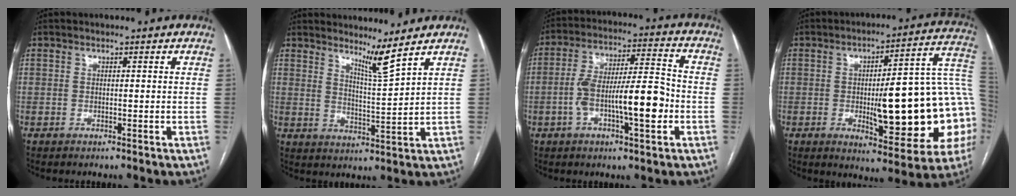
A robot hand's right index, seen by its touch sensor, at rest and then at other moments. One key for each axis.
{"total": 4.8, "fx": 4.0, "fy": -1.3, "fz": 2.3, "tx": -0.044, "ty": -0.031, "tz": 0.075}
{"total": 13.4, "fx": -3.4, "fy": 2.7, "fz": 12.7, "tx": -0.220, "ty": 0.019, "tz": -0.055}
{"total": 24.6, "fx": -2.8, "fy": 5.3, "fz": 23.9, "tx": -0.242, "ty": 0.026, "tz": -0.027}